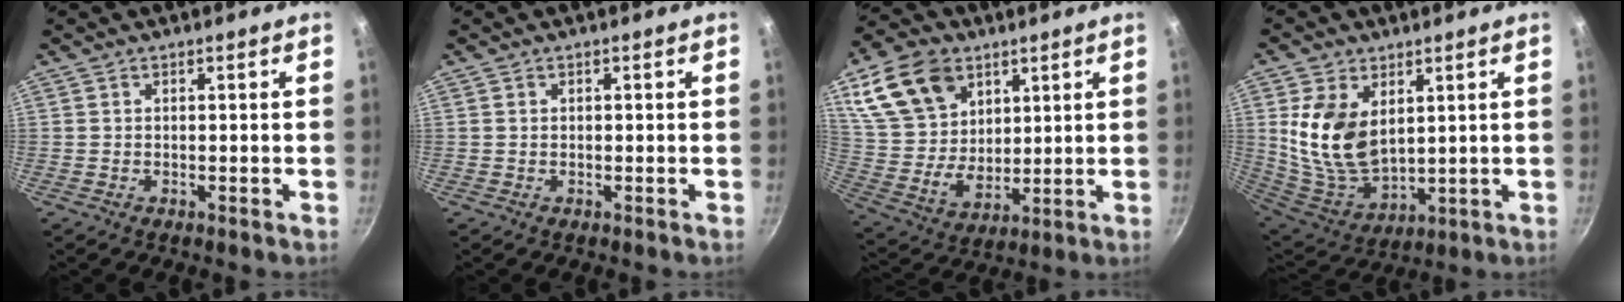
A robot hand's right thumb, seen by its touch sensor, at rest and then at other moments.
{"total": 0.0}
{"total": 19.1, "force": [8.9, 13.4, 10.3], "torque": [-0.174, -0.025, 0.178]}
{"total": 14.3, "force": [3.7, 9.0, 10.5], "torque": [-0.195, -0.037, 0.086]}